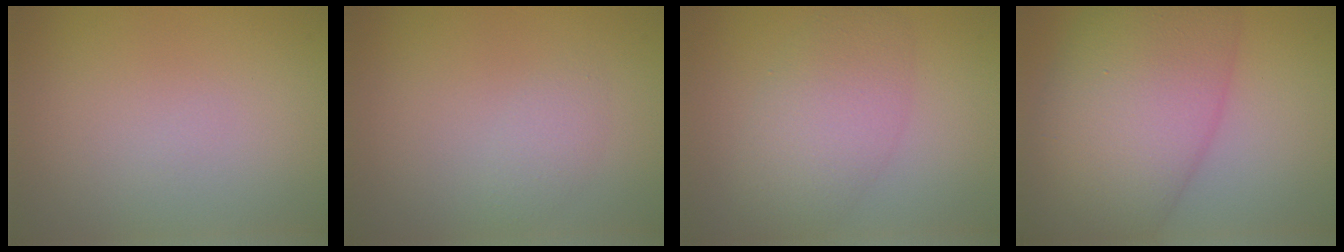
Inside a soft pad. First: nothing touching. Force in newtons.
{"total": 1.3, "press": 1.3, "slide": 0.0}
{"total": 5.2, "press": 5.2, "slide": 0.4}
{"total": 12.5, "press": 12.5, "slide": 0.3}